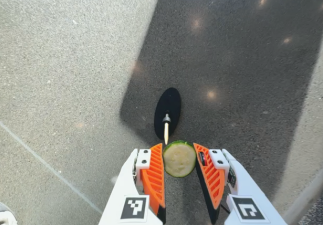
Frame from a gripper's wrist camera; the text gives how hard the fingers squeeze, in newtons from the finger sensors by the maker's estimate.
{"total": 8.0, "left": 7.8, "right": 8.2}